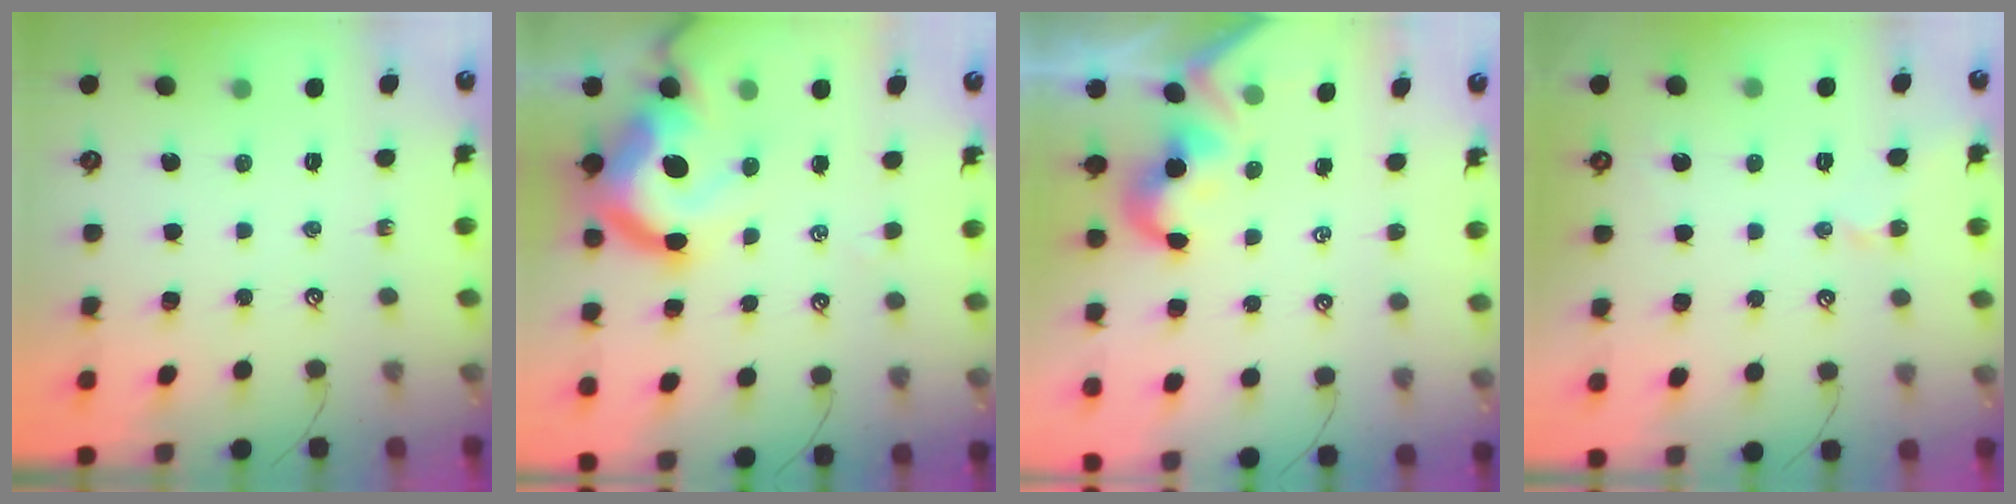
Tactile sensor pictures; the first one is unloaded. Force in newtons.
{"total": 15.8, "press": 15.5, "slide": 2.8}
{"total": 2.0, "press": 1.9, "slide": 0.5}
{"total": 2.2, "press": 2.2, "slide": 0.3}